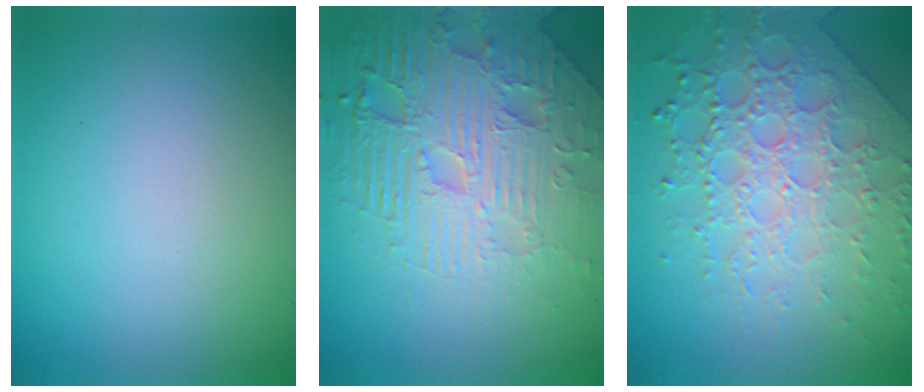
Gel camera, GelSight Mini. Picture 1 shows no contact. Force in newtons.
{"total": 8.7, "press": 6.1, "slide": 6.2}
{"total": 7.4, "press": 5.4, "slide": 5.1}